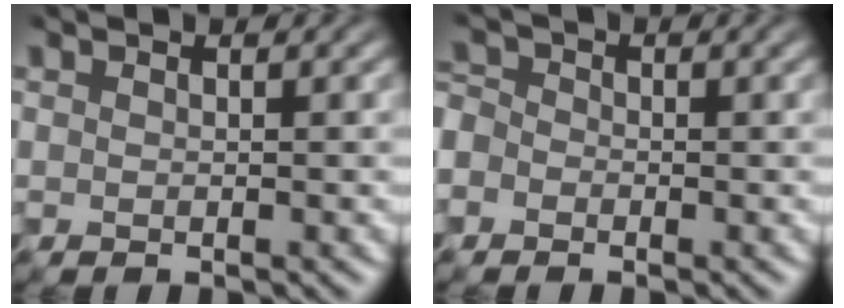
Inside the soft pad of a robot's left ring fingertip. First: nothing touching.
{"total": 2.5, "force": [-0.9, 2.2, 0.8], "torque": [-0.015, 0.015, -0.035]}